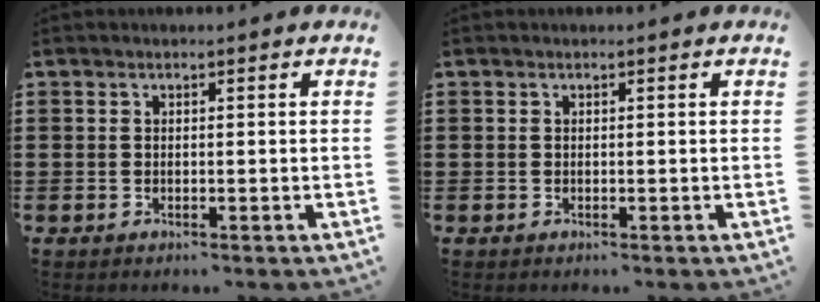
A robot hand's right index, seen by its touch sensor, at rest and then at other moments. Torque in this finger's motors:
{"motor_torque": [0.00, 0.00, 0.00, 0.00]}